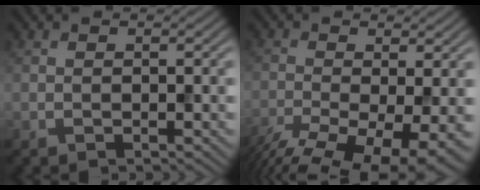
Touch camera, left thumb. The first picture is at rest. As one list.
[{"total": 11.9, "force": [-6.6, 4.3, 8.9], "torque": [-0.182, -0.038, -0.097]}]